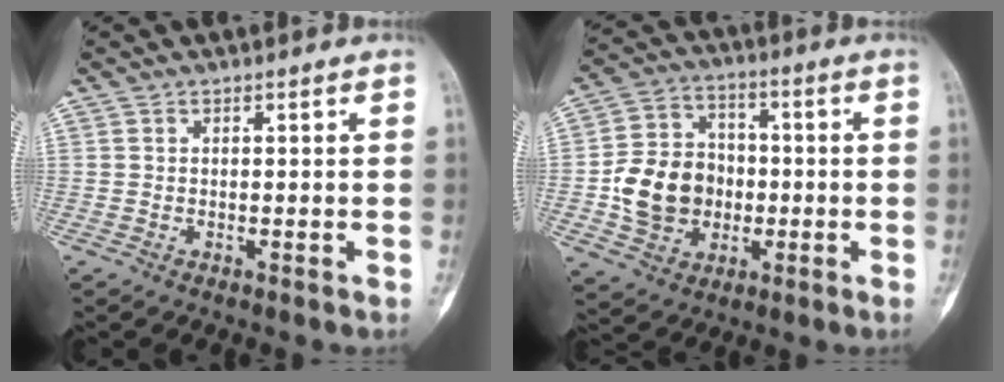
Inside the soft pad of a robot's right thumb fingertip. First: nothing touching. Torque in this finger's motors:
{"motor_torque": [1.00, 1.20, 0.71, -1.08, 0.02]}